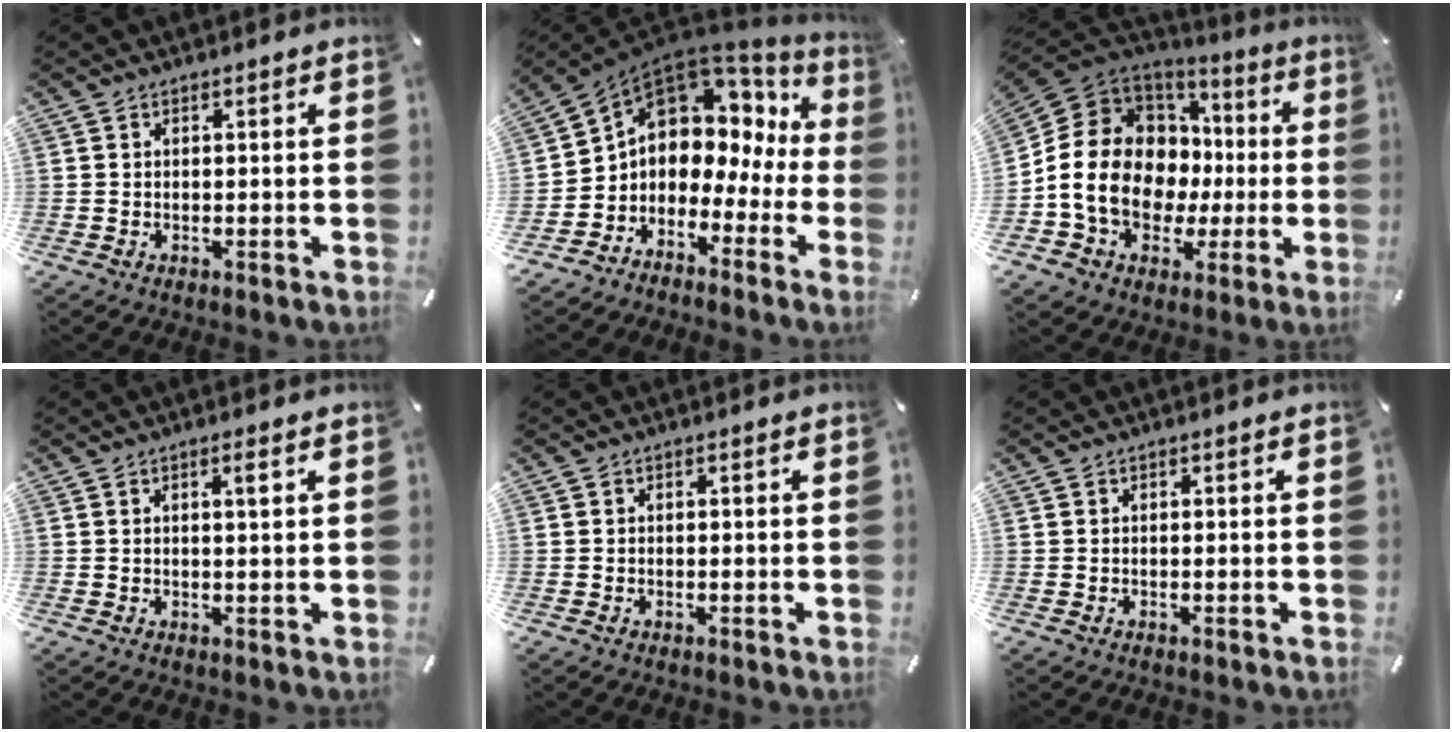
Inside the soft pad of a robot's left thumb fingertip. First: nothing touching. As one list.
[{"total": 6.8, "force": [1.7, 6.0, 2.7], "torque": [-0.069, -0.028, 0.029]}, {"total": 15.9, "force": [-2.4, 13.2, 8.6], "torque": [-0.184, -0.009, -0.041]}, {"total": 2.0, "force": [0.9, 0.1, 1.8], "torque": [-0.037, -0.001, 0.014]}, {"total": 0.0}, {"total": 0.0}]